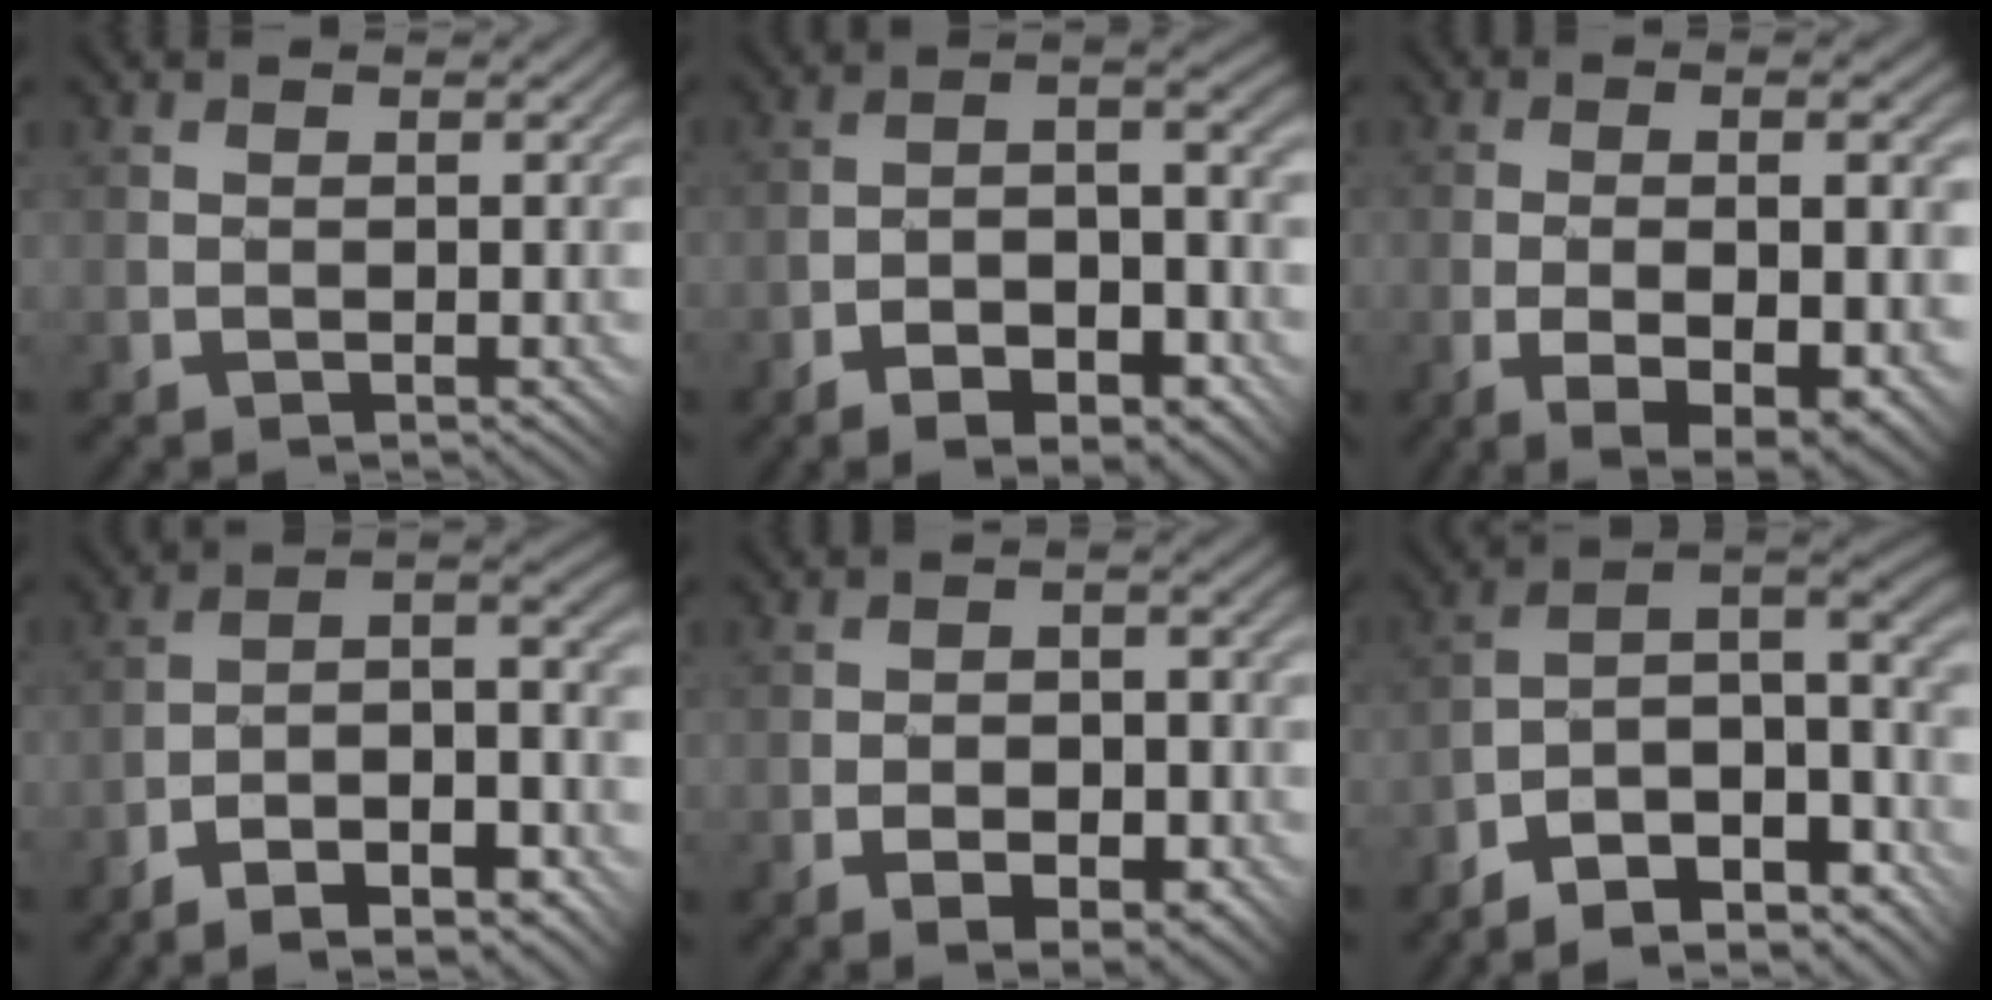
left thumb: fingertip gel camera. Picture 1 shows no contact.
{"total": 9.6, "force": [-5.1, 3.6, 7.3], "torque": [-0.124, -0.004, -0.081]}
{"total": 11.0, "force": [-2.6, 4.2, 9.8], "torque": [-0.128, -0.002, -0.007]}
{"total": 11.6, "force": [-7.2, 3.6, 8.3], "torque": [-0.129, -0.005, -0.124]}
{"total": 6.0, "force": [-2.5, 3.2, 4.4], "torque": [-0.056, -0.005, -0.031]}
{"total": 13.1, "force": [-9.6, 4.2, 8.0], "torque": [-0.159, -0.013, -0.140]}